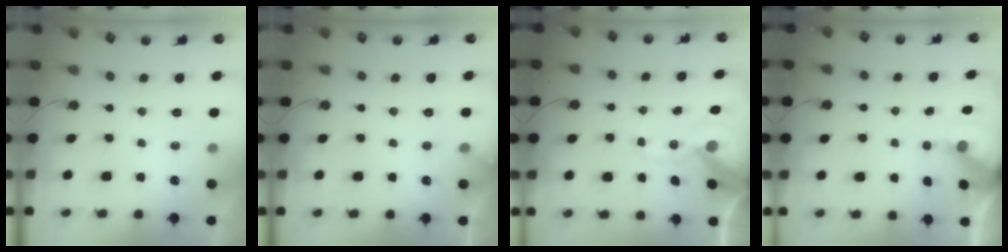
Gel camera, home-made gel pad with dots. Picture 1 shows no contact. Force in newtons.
{"total": 2.9, "press": 2.9, "slide": 0.2}
{"total": 13.5, "press": 13.4, "slide": 2.1}
{"total": 5.4, "press": 5.4, "slide": 0.6}